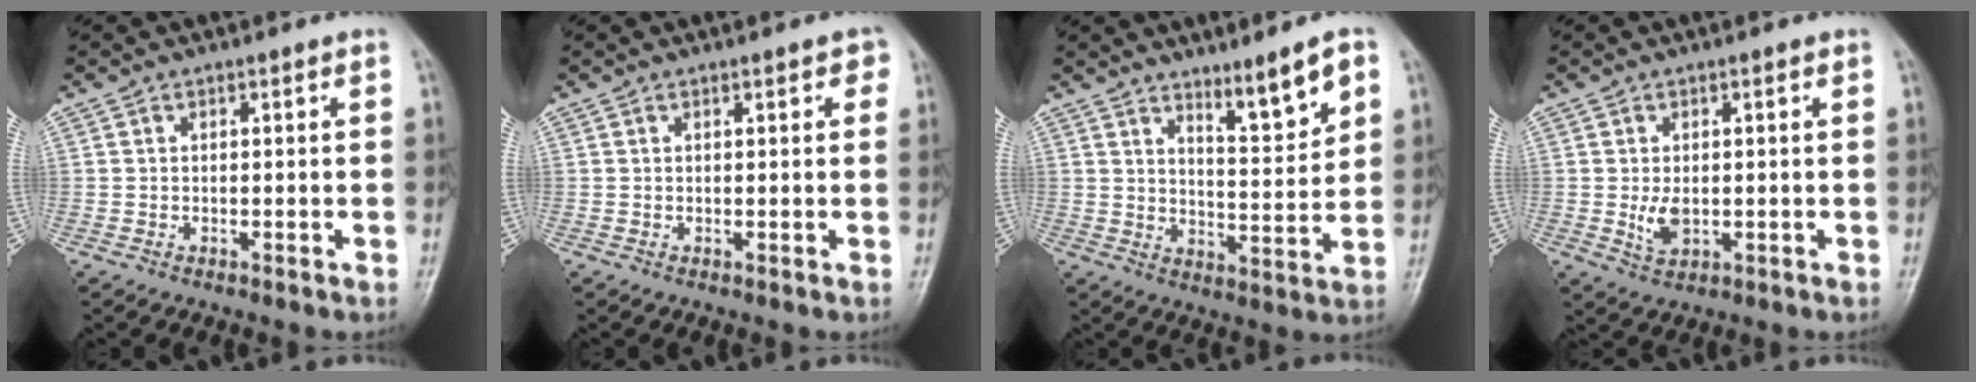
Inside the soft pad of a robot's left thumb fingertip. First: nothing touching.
{"total": 2.1, "force": [1.0, 1.0, 1.6], "torque": [-0.011, 0.001, 0.009]}
{"total": 8.9, "force": [5.6, 1.7, 6.7], "torque": [-0.093, -0.046, 0.092]}
{"total": 3.7, "force": [-0.1, 2.4, 2.8], "torque": [-0.046, -0.009, 0.003]}